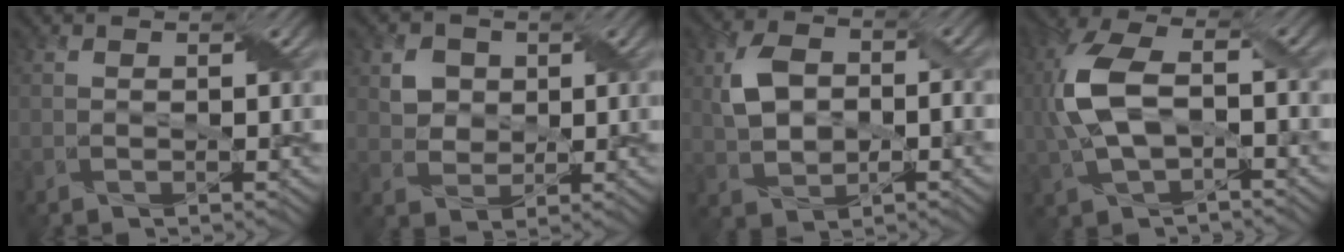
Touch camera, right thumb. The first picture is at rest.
{"total": 3.3, "force": [1.4, 2.9, 0.6], "torque": [-0.026, -0.007, 0.029]}
{"total": 6.6, "force": [0.4, 4.5, 4.8], "torque": [-0.105, 0.003, 0.006]}
{"total": 9.1, "force": [-0.5, 4.8, 7.7], "torque": [-0.194, 0.008, -0.008]}